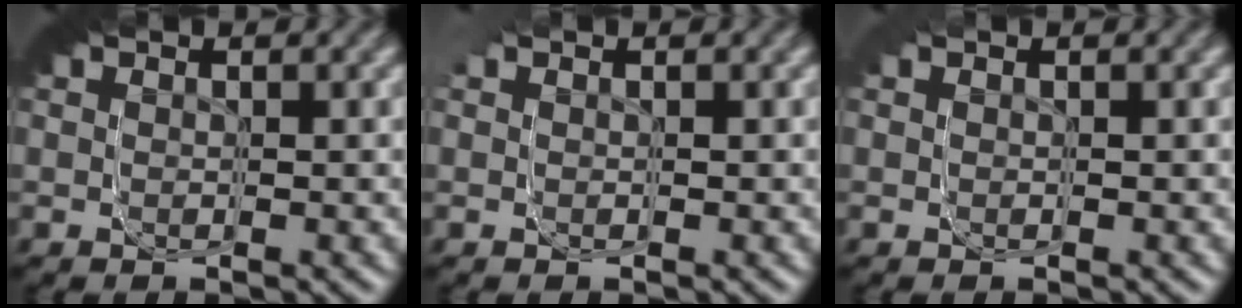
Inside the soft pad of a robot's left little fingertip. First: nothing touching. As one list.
[{"total": 0.9, "force": [0.6, -0.4, -0.5], "torque": [0.007, 0.002, 0.010]}, {"total": 0.0}]